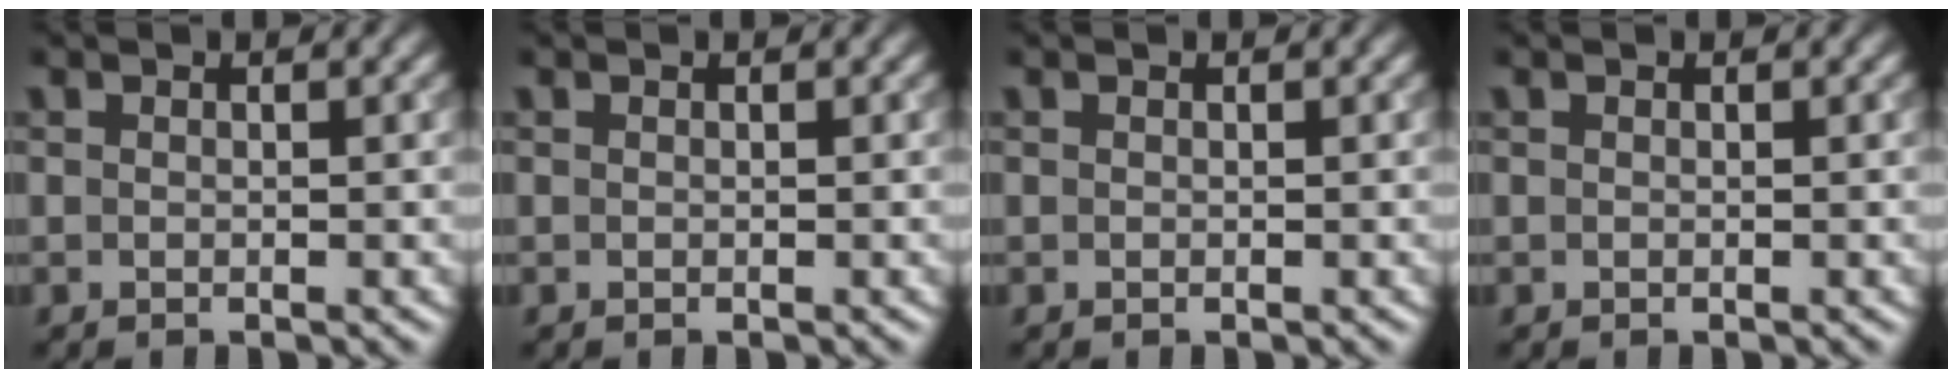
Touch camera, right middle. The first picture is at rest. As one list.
[{"total": 0.0}, {"total": 0.0}, {"total": 0.0}]